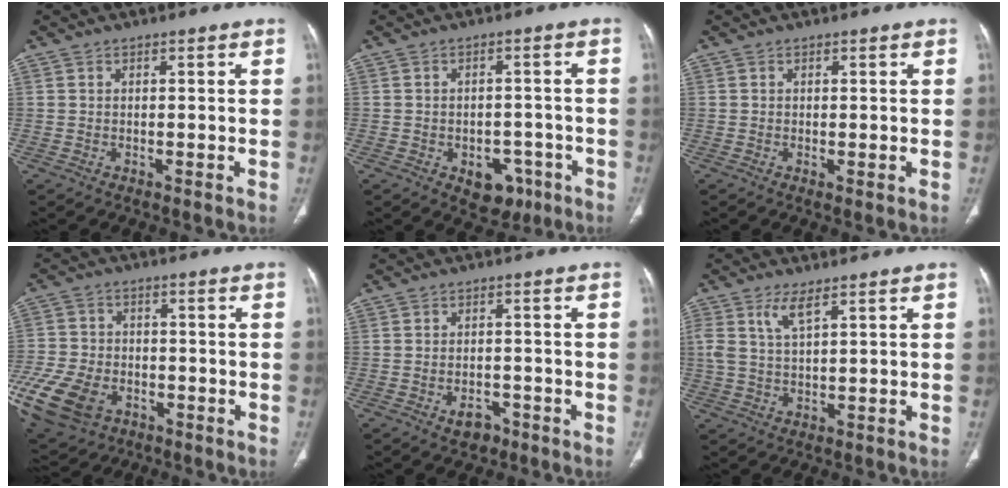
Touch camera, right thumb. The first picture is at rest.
{"total": 7.0, "force": [-3.4, 4.8, 3.8], "torque": [-0.020, 0.024, -0.037]}
{"total": 0.8, "force": [-0.1, 0.1, 0.8], "torque": [-0.019, -0.006, -0.002]}
{"total": 20.1, "force": [-8.4, 14.0, 11.7], "torque": [-0.297, 0.002, -0.143]}
{"total": 3.5, "force": [-2.2, 2.2, 1.6], "torque": [-0.018, 0.014, -0.027]}
{"total": 4.0, "force": [2.2, 1.0, 3.2], "torque": [-0.075, -0.006, 0.054]}